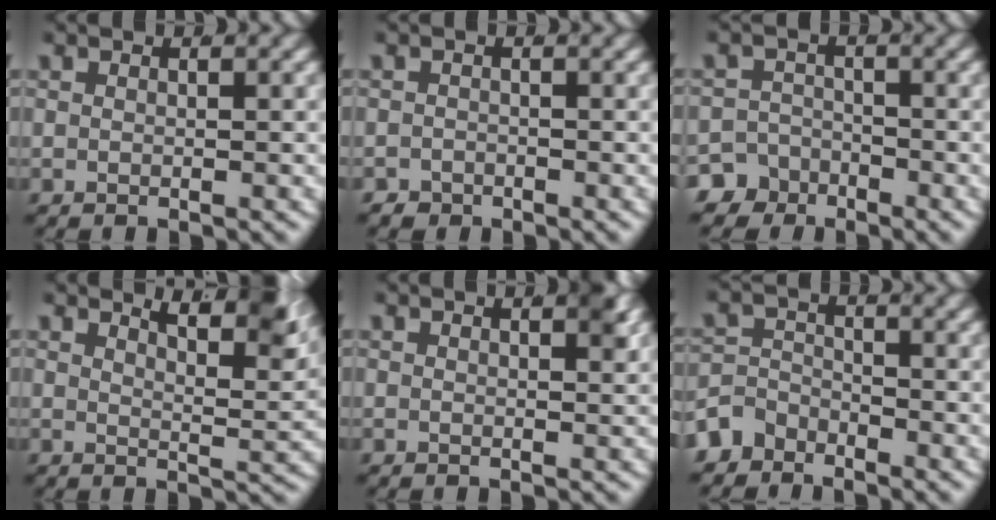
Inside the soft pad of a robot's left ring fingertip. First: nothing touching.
{"total": 1.6, "force": [-1.4, 0.8, -0.3], "torque": [0.005, -0.019, -0.017]}
{"total": 5.4, "force": [-3.8, 3.7, 0.6], "torque": [-0.005, -0.022, -0.067]}
{"total": 6.0, "force": [3.6, 1.1, 4.8], "torque": [-0.052, -0.012, 0.063]}
{"total": 1.6, "force": [0.9, -0.1, 1.4], "torque": [-0.010, -0.002, 0.015]}
{"total": 3.9, "force": [-2.9, 2.5, 0.7], "torque": [-0.017, -0.019, -0.045]}